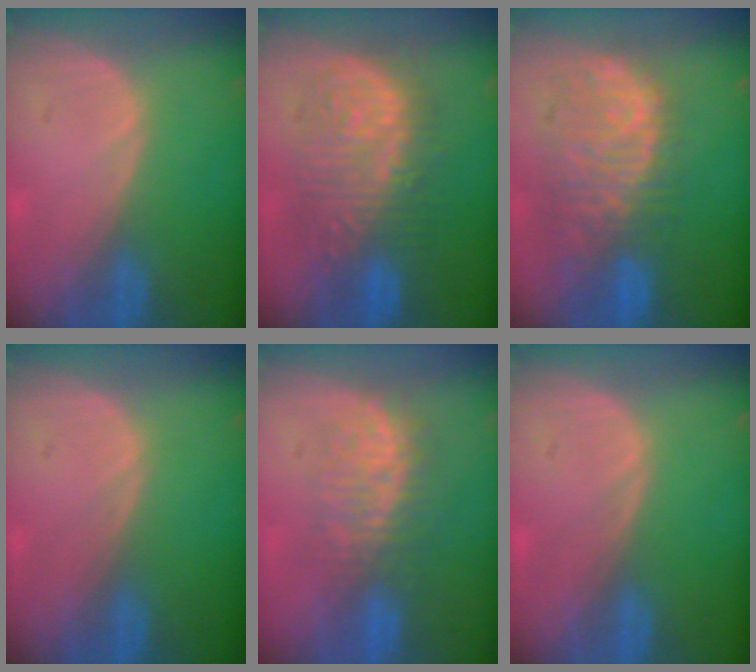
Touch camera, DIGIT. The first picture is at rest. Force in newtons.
{"total": 10.1, "press": 10.1, "slide": 0.5}
{"total": 11.0, "press": 9.6, "slide": 5.4}
{"total": 0.0}
{"total": 7.5, "press": 7.3, "slide": 1.7}
{"total": 0.0}